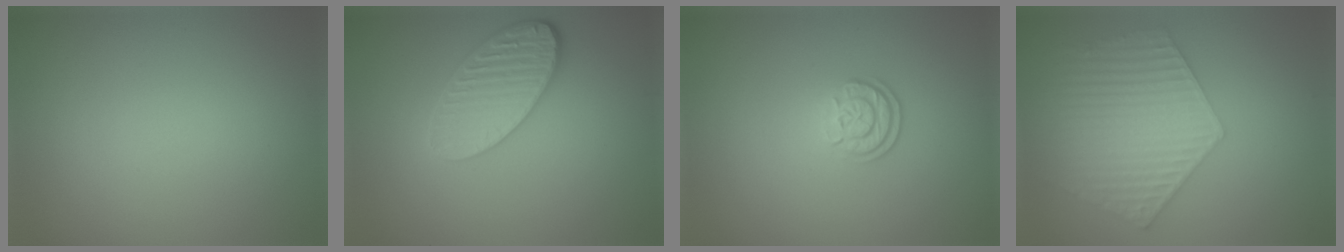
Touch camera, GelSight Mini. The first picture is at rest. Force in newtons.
{"total": 4.3, "press": 3.8, "slide": 2.0}
{"total": 2.3, "press": 1.7, "slide": 1.5}
{"total": 6.4, "press": 4.9, "slide": 4.2}